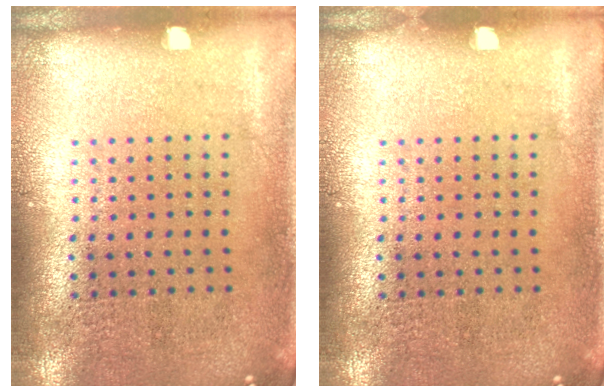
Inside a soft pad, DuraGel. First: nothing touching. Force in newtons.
{"total": 0.0}